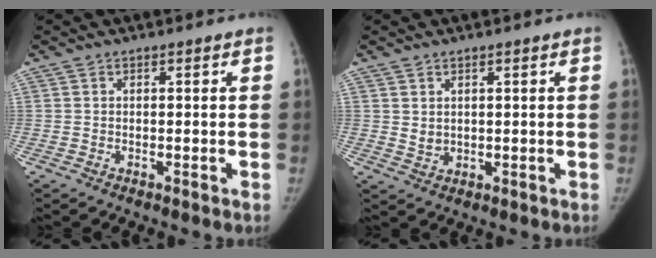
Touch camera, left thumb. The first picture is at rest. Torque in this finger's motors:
{"motor_torque": [0.24, 0.43, 0.10, -0.73, 0.07]}